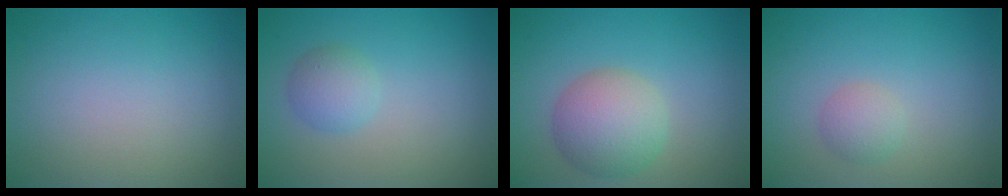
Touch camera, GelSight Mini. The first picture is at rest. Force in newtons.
{"total": 2.2, "press": 2.2, "slide": 0.1}
{"total": 5.1, "press": 5.1, "slide": 0.1}
{"total": 1.7, "press": 1.7, "slide": 0.0}